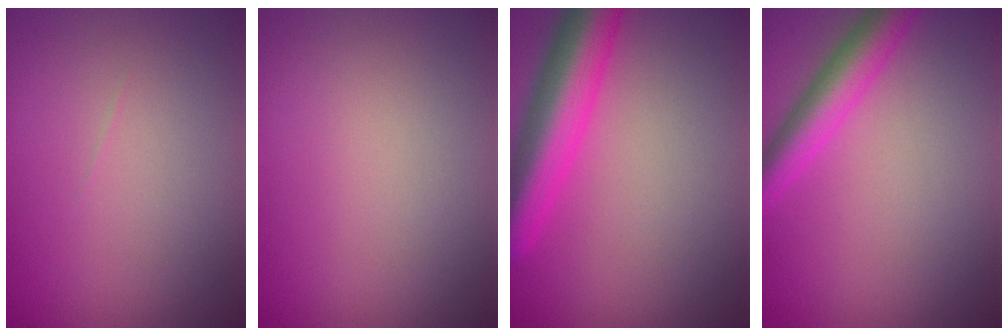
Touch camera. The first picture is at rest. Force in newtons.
{"total": 0.0}
{"total": 7.0, "press": 7.0, "slide": 0.3}
{"total": 4.0, "press": 4.0, "slide": 0.1}